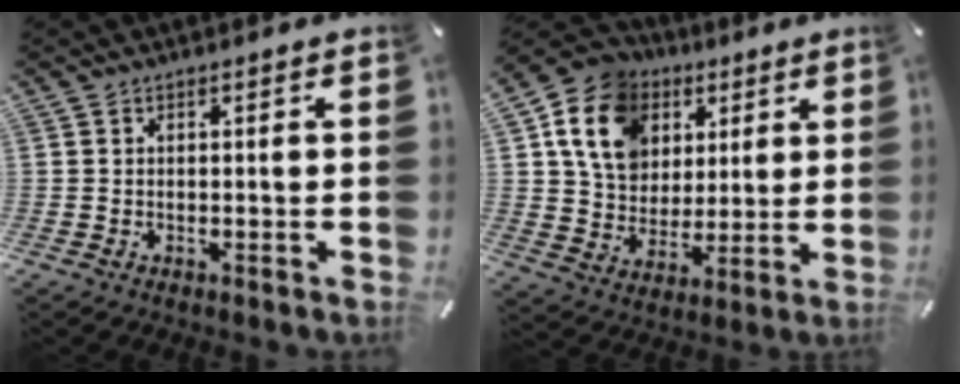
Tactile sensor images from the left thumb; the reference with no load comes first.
{"total": 14.8, "force": [5.5, 12.4, 5.8], "torque": [-0.119, -0.012, 0.109]}